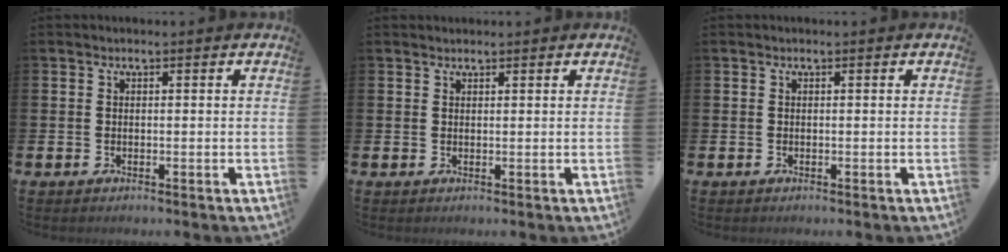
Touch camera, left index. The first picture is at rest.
{"total": 0.9, "force": [0.9, 0.3, 0.0], "torque": [0.008, -0.001, 0.014]}
{"total": 0.0}